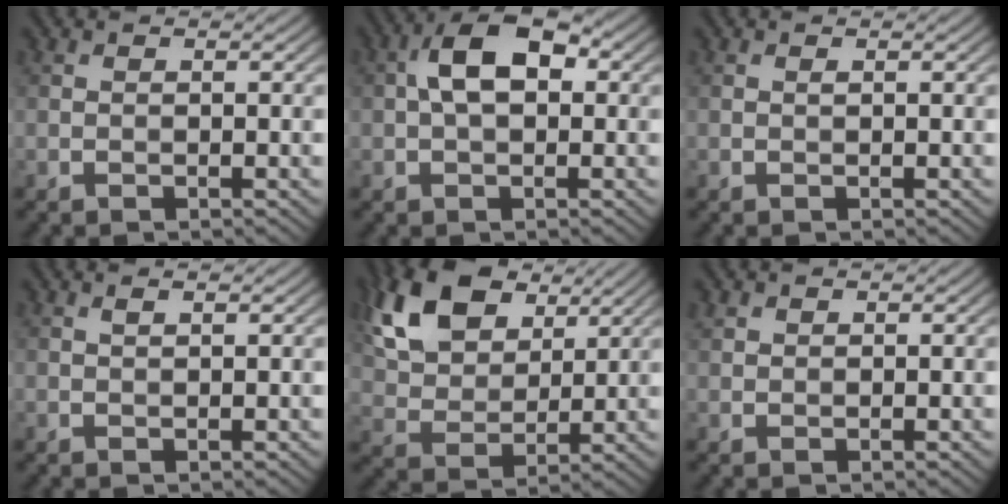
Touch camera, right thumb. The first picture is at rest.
{"total": 6.7, "force": [0.9, 3.7, 5.5], "torque": [-0.100, 0.014, 0.010]}
{"total": 0.0}
{"total": 0.8, "force": [0.5, 0.0, 0.6], "torque": [-0.017, 0.004, 0.010]}
{"total": 13.3, "force": [7.1, 7.9, 8.0], "torque": [-0.201, 0.026, 0.128]}
{"total": 0.9, "force": [0.8, 0.5, 0.2], "torque": [-0.007, 0.000, 0.018]}